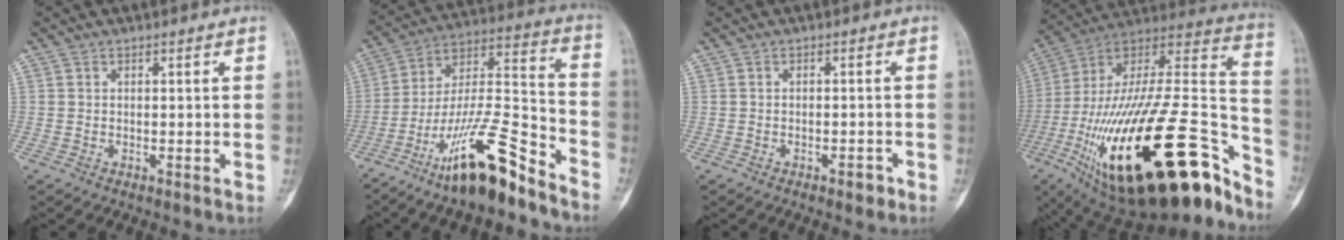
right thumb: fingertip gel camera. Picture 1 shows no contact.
{"total": 19.2, "force": [-12.8, 4.2, 13.6], "torque": [-0.246, 0.088, -0.225]}
{"total": 1.9, "force": [-1.2, 0.8, 1.2], "torque": [-0.019, 0.007, -0.017]}
{"total": 43.5, "force": [-21.6, 16.0, 34.2], "torque": [-0.562, 0.058, -0.351]}